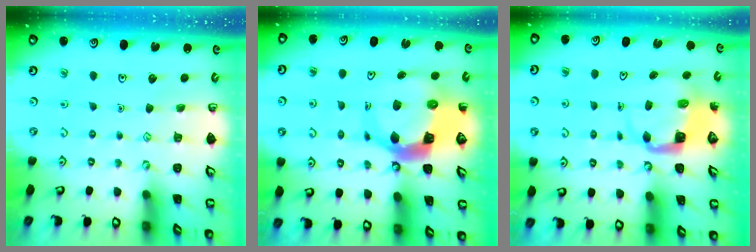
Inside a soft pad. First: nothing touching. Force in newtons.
{"total": 8.8, "press": 8.7, "slide": 1.1}
{"total": 4.0, "press": 4.0, "slide": 0.4}